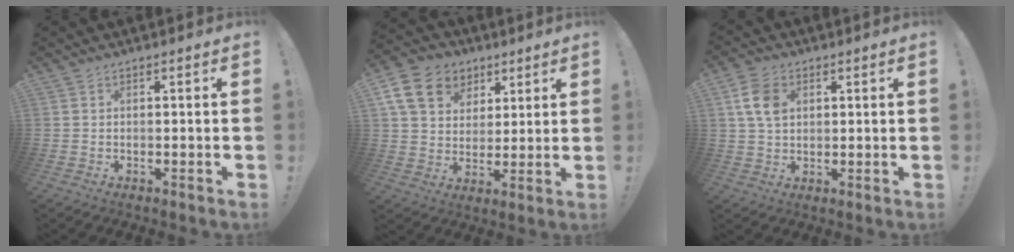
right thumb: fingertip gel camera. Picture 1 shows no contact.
{"total": 15.0, "force": [6.7, 11.5, 6.9], "torque": [-0.096, -0.033, 0.134]}
{"total": 8.9, "force": [2.7, 6.4, 5.6], "torque": [-0.094, 0.006, 0.054]}